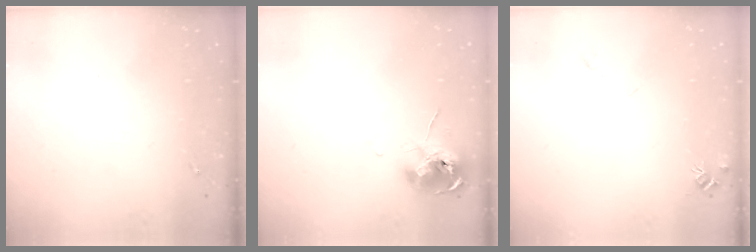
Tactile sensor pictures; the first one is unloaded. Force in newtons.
{"total": 10.5, "press": 10.4, "slide": 1.0}
{"total": 5.5, "press": 5.5, "slide": 0.7}